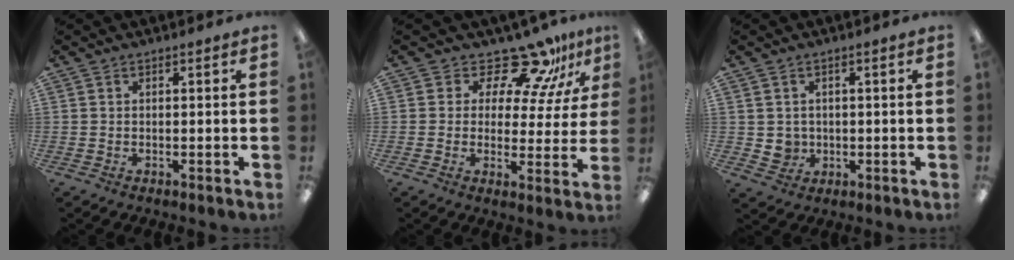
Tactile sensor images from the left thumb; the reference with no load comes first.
{"total": 14.0, "force": [11.6, 5.2, 5.8], "torque": [-0.092, -0.089, 0.205]}
{"total": 3.5, "force": [0.5, 3.4, 0.9], "torque": [-0.013, 0.003, 0.010]}